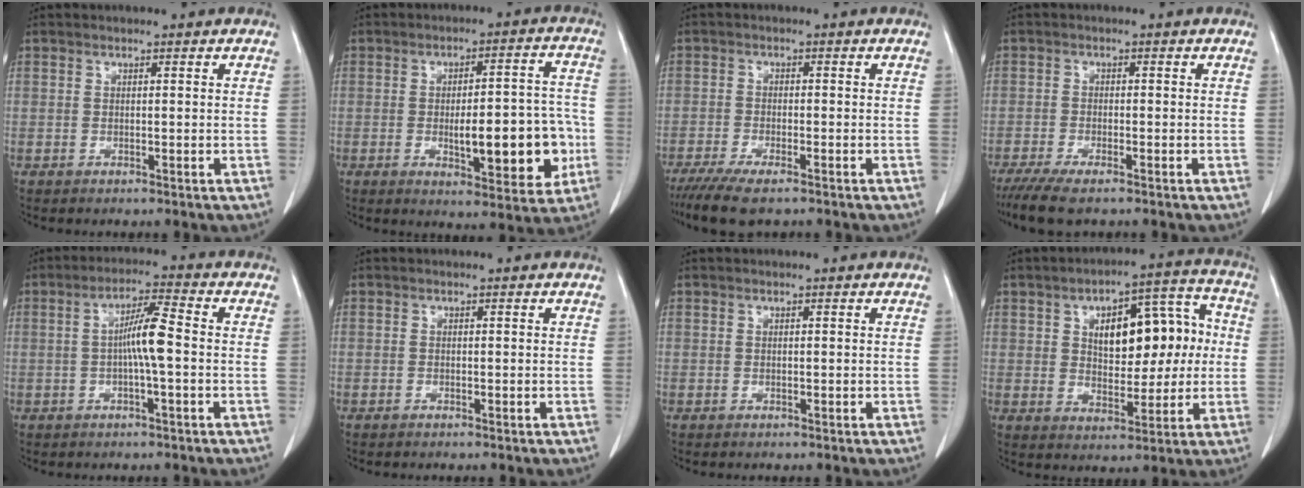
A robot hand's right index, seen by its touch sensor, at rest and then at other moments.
{"total": 13.4, "force": [-2.7, 4.1, 12.5], "torque": [-0.164, 0.018, -0.028]}
{"total": 7.3, "force": [-5.6, 1.3, 4.5], "torque": [-0.075, -0.016, -0.089]}
{"total": 6.4, "force": [-4.9, 1.1, 4.0], "torque": [-0.070, -0.015, -0.079]}
{"total": 6.0, "force": [-0.4, 0.1, 6.0], "torque": [-0.110, 0.011, -0.010]}
{"total": 0.0}
{"total": 0.0}
{"total": 13.7, "force": [2.0, 6.6, 11.8], "torque": [-0.167, 0.041, 0.041]}